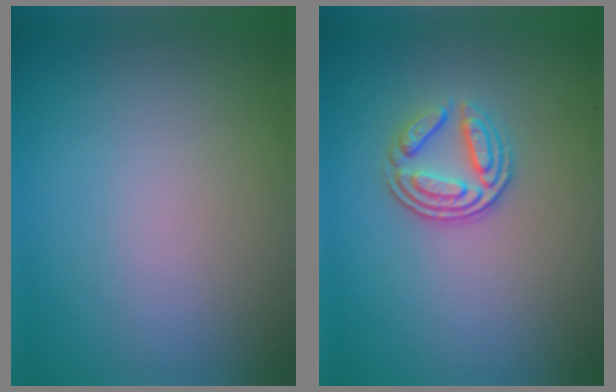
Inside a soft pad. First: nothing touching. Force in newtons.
{"total": 3.0, "press": 2.5, "slide": 1.6}